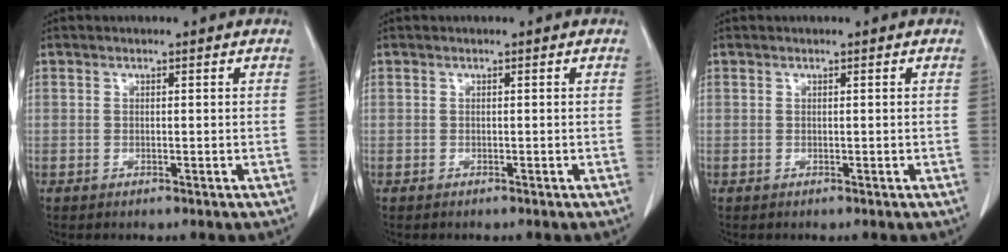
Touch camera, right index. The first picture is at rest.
{"total": 0.0}
{"total": 0.0}